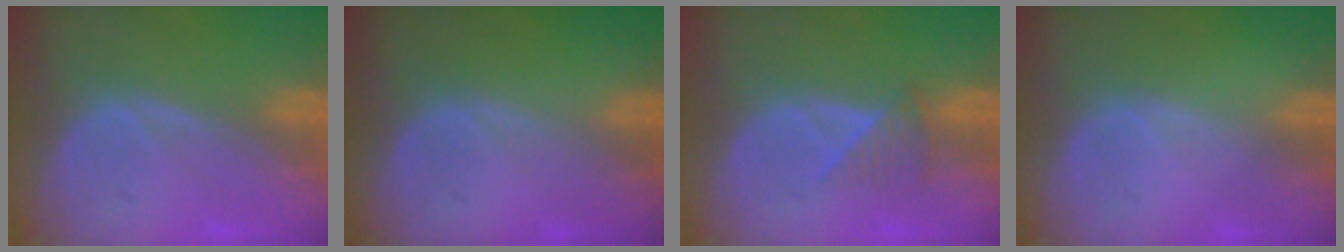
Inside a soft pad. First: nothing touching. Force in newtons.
{"total": 0.0}
{"total": 3.1, "press": 2.8, "slide": 1.4}
{"total": 0.0}